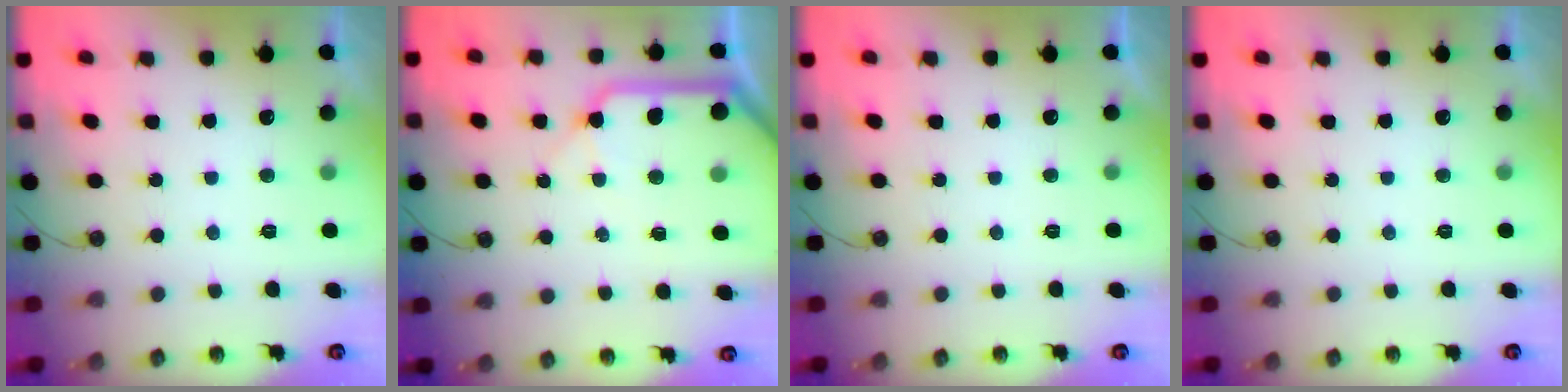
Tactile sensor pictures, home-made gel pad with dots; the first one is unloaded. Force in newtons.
{"total": 12.8, "press": 12.7, "slide": 1.8}
{"total": 0.0}
{"total": 0.0}